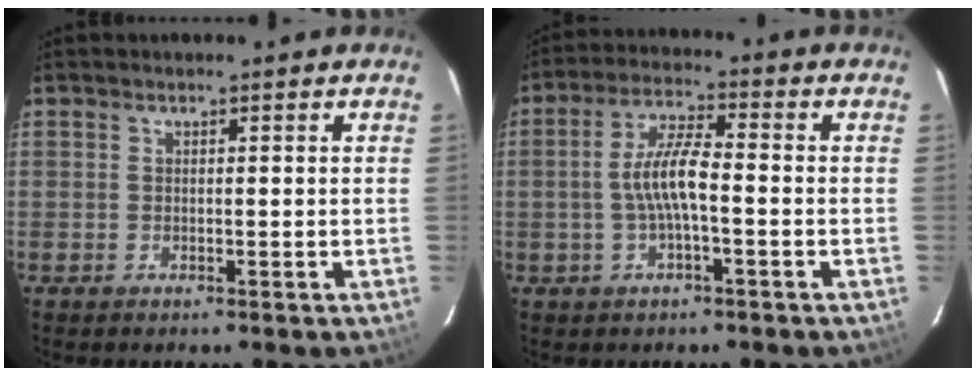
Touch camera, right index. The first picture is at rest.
{"total": 7.1, "force": [-1.4, 1.4, 6.8], "torque": [-0.138, 0.010, -0.025]}